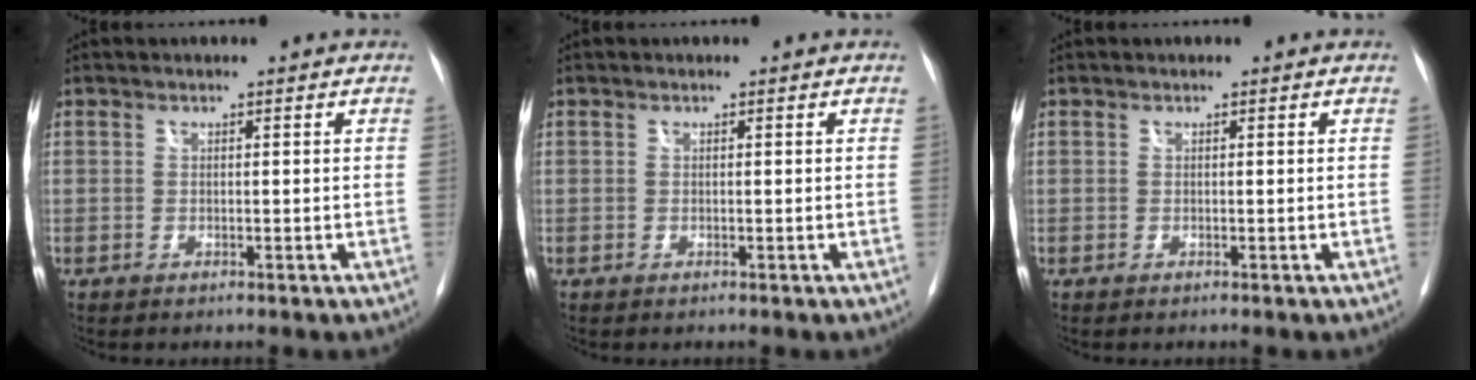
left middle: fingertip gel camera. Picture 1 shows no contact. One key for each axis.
{"total": 0.0}
{"total": 0.0}